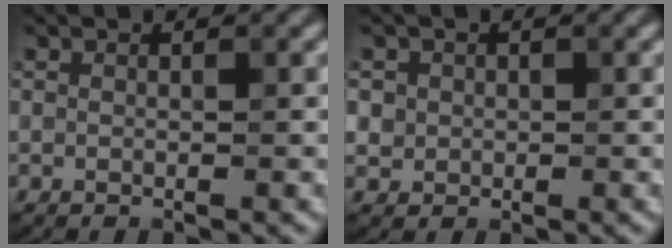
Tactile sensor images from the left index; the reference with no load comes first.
{"total": 1.7, "force": [0.3, 1.6, 0.3], "torque": [0.002, 0.000, 0.016]}